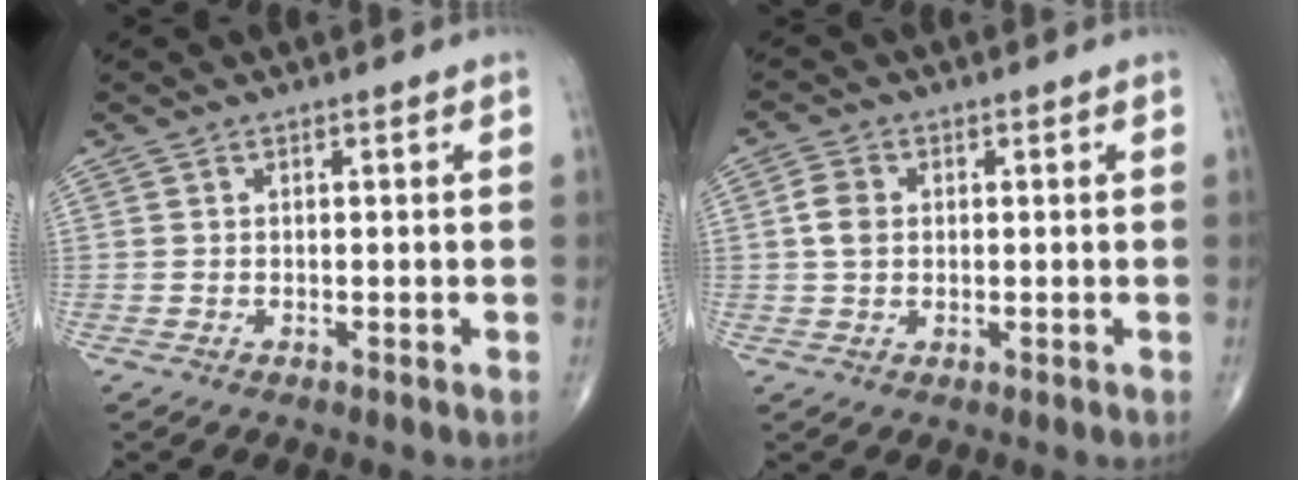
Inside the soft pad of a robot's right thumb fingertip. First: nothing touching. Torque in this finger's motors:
{"motor_torque": [-0.29, 0.10, 0.71, 0.16, 0.07]}